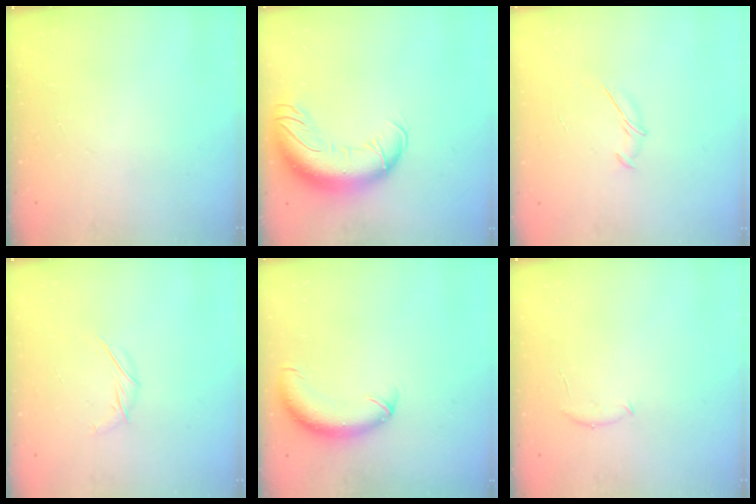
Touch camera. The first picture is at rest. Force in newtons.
{"total": 16.7, "press": 16.2, "slide": 4.0}
{"total": 5.4, "press": 5.4, "slide": 1.0}
{"total": 4.8, "press": 4.7, "slide": 1.1}
{"total": 11.5, "press": 11.2, "slide": 2.6}
{"total": 6.1, "press": 6.0, "slide": 1.1}